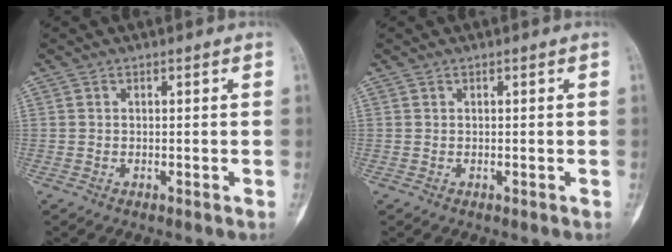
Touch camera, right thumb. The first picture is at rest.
{"total": 0.0}